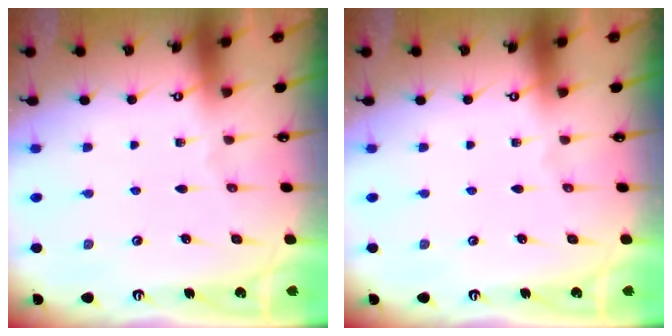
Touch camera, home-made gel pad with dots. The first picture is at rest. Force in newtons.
{"total": 0.0}